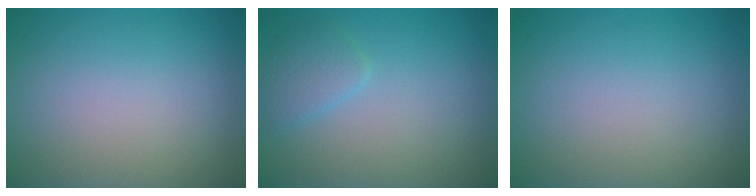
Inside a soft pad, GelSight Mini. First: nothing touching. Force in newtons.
{"total": 1.8, "press": 1.8, "slide": 0.1}
{"total": 0.0}